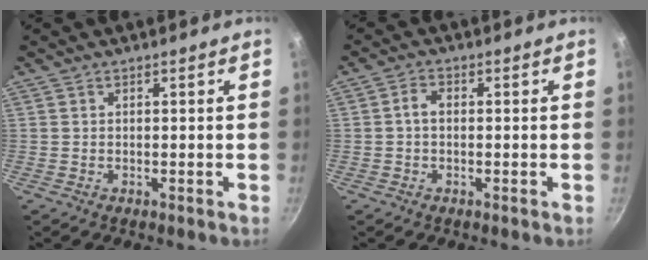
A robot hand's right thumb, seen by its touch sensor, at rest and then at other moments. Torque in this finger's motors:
{"motor_torque": [0.24, 0.55, 0.45, -0.39, 0.00]}